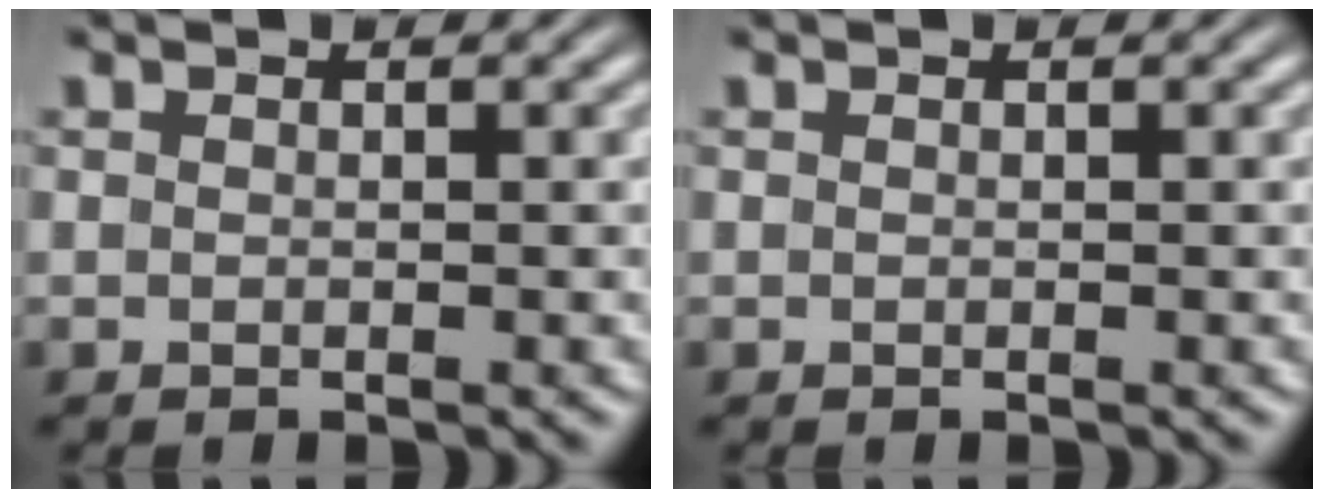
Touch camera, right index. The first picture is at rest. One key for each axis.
{"total": 0.0}